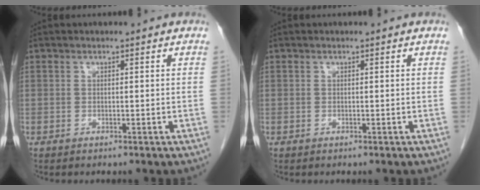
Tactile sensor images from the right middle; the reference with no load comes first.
{"total": 0.0}